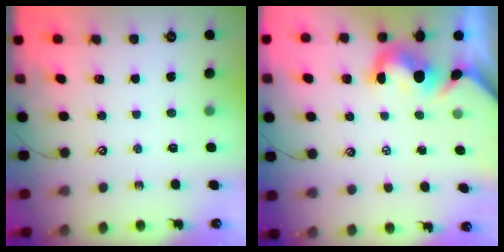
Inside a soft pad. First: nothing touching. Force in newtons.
{"total": 1.4, "press": 1.1, "slide": 0.9}